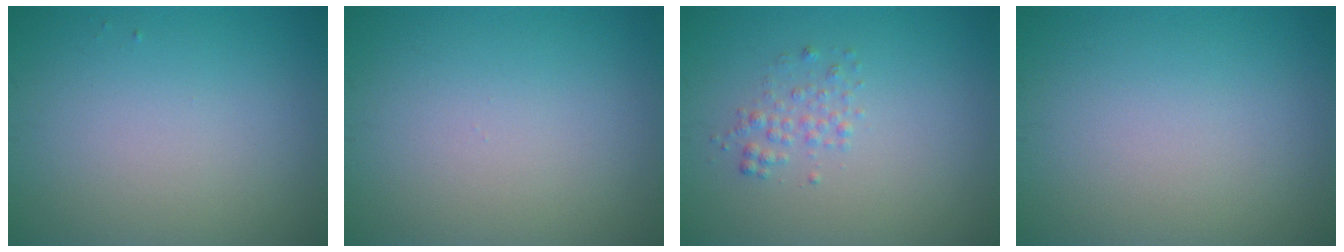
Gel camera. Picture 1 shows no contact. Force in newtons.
{"total": 0.0}
{"total": 1.4, "press": 1.4, "slide": 0.0}
{"total": 0.0}